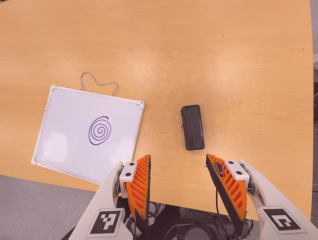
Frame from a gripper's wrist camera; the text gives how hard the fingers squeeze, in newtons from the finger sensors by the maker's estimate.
{"total": 0.0}